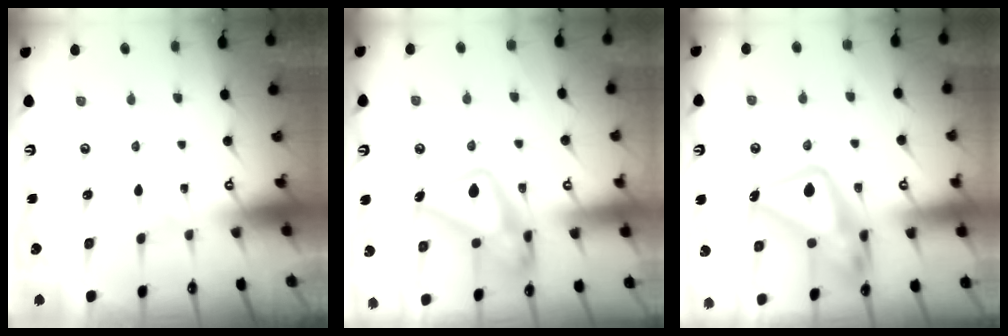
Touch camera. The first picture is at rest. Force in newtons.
{"total": 17.7, "press": 17.6, "slide": 1.7}
{"total": 19.3, "press": 19.2, "slide": 2.0}